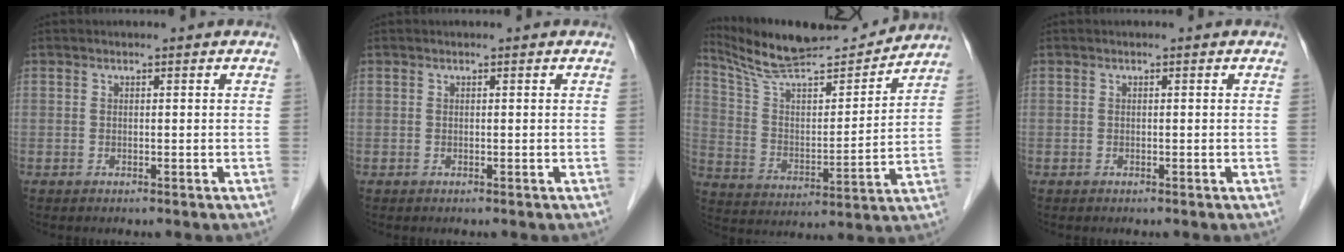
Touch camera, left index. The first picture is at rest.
{"total": 0.0}
{"total": 17.8, "force": [16.7, 1.5, 6.1], "torque": [-0.114, -0.001, 0.280]}
{"total": 0.0}